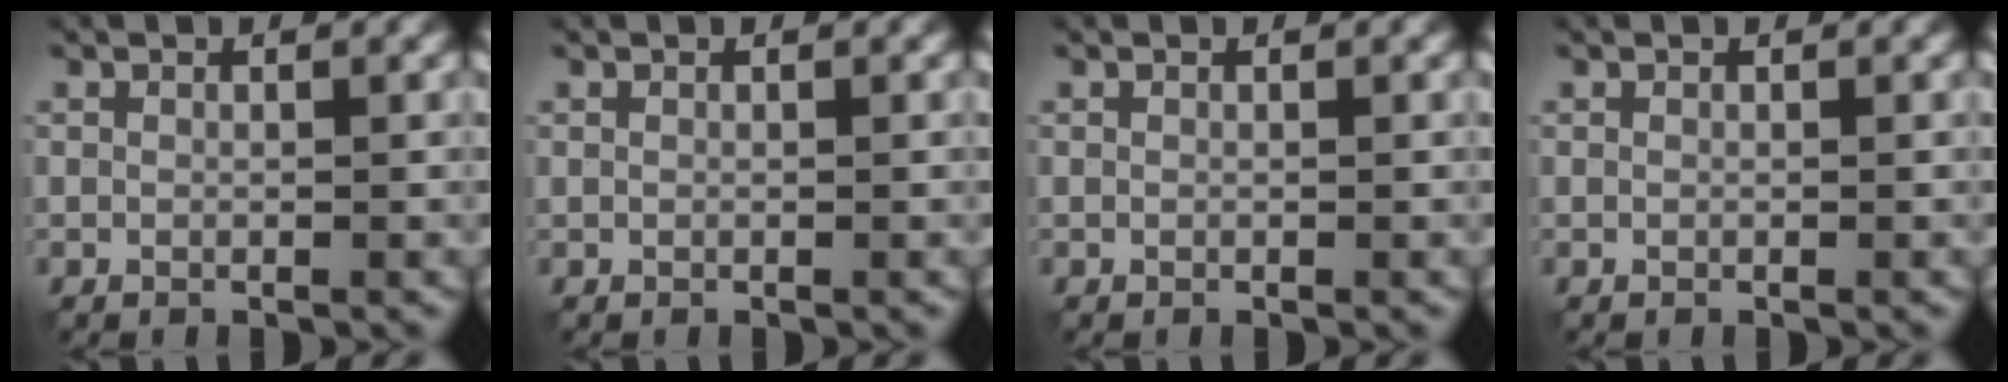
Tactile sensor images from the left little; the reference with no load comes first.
{"total": 0.0}
{"total": 0.0}
{"total": 0.0}